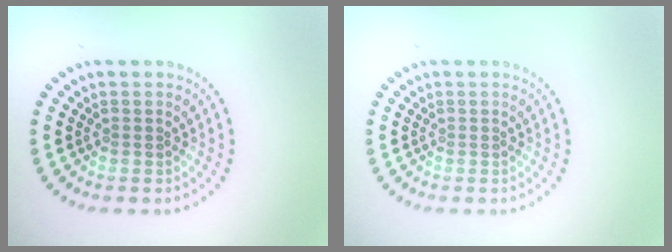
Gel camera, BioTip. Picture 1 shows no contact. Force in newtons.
{"total": 0.0}